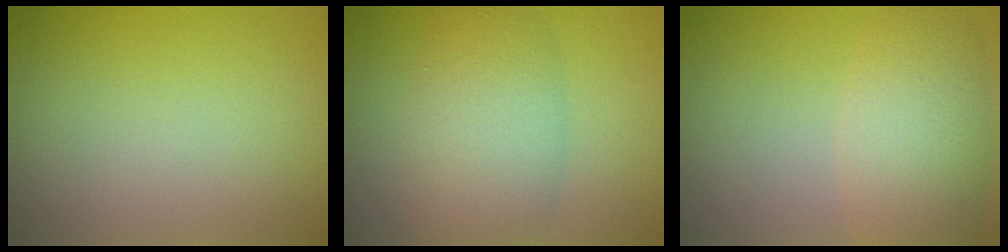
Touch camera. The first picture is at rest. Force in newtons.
{"total": 6.6, "press": 6.6, "slide": 0.4}
{"total": 5.2, "press": 5.2, "slide": 0.5}